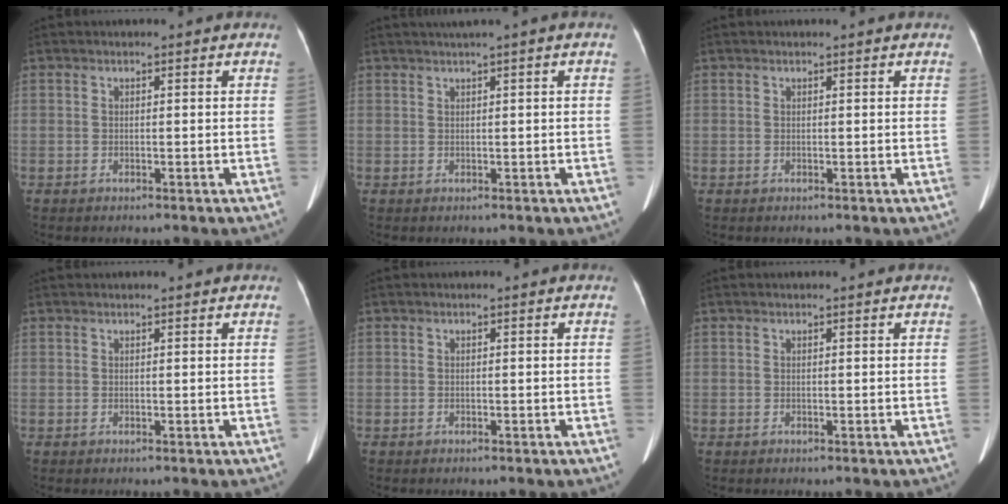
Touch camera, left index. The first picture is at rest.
{"total": 2.0, "force": [1.1, -0.4, 1.7], "torque": [-0.037, 0.009, 0.025]}
{"total": 0.7, "force": [0.6, 0.1, 0.3], "torque": [-0.006, 0.006, 0.009]}
{"total": 1.6, "force": [1.5, 0.2, 0.5], "torque": [-0.008, 0.018, 0.021]}
{"total": 0.0}
{"total": 1.0, "force": [0.9, 0.1, 0.4], "torque": [-0.007, 0.007, 0.013]}